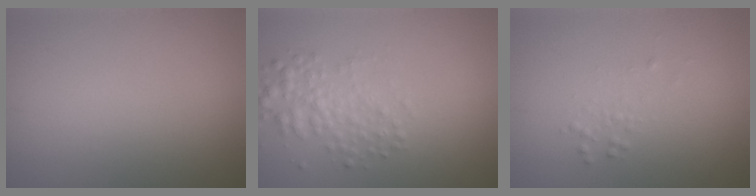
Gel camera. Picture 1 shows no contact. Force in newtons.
{"total": 2.7, "press": 2.7, "slide": 0.0}
{"total": 0.9, "press": 0.9, "slide": 0.0}